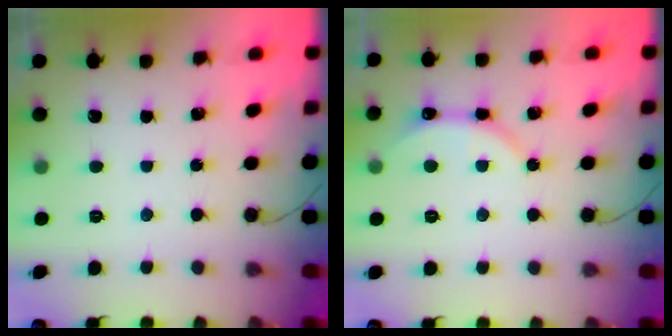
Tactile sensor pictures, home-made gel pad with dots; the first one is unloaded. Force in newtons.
{"total": 3.6, "press": 3.6, "slide": 0.4}